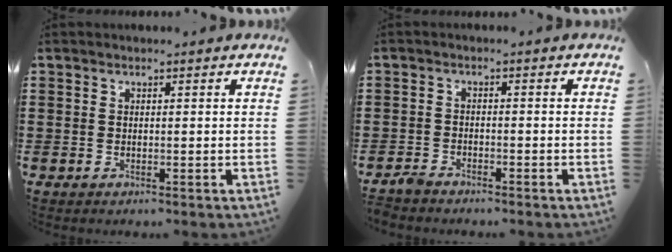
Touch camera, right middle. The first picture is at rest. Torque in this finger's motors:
{"motor_torque": [0.85, 1.19, -0.06, -0.01]}